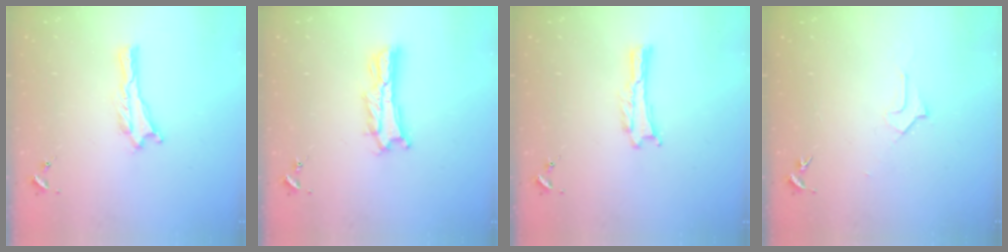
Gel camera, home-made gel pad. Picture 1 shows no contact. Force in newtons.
{"total": 4.3, "press": 4.3, "slide": 0.5}
{"total": 0.0}
{"total": 1.6, "press": 1.6, "slide": 0.1}